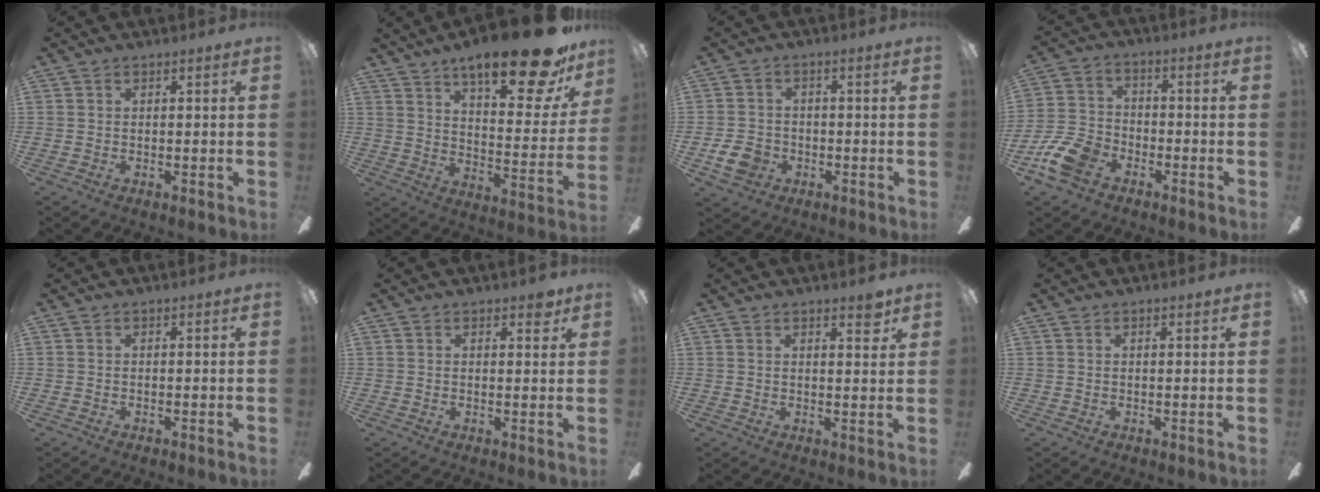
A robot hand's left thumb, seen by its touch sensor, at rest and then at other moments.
{"total": 22.1, "force": [15.9, 6.1, 14.1], "torque": [-0.206, -0.105, 0.254]}
{"total": 6.3, "force": [-2.5, 4.9, 3.1], "torque": [-0.075, 0.013, -0.045]}
{"total": 10.8, "force": [-6.5, 6.6, 5.6], "torque": [-0.132, 0.032, -0.124]}
{"total": 0.0}
{"total": 2.7, "force": [1.8, 1.0, 1.8], "torque": [-0.015, -0.007, 0.027]}
{"total": 3.4, "force": [2.5, 0.6, 2.2], "torque": [-0.025, -0.013, 0.038]}
{"total": 1.1, "force": [0.7, 0.1, 0.8], "torque": [-0.011, -0.003, 0.010]}